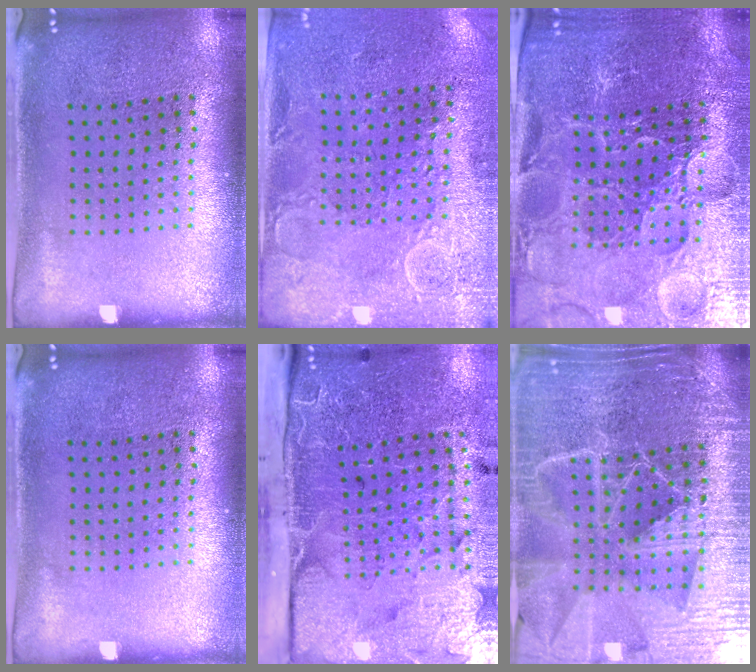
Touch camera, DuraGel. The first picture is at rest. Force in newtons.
{"total": 2.8, "press": 2.5, "slide": 1.2}
{"total": 4.3, "press": 4.2, "slide": 0.9}
{"total": 0.0}
{"total": 5.0, "press": 4.0, "slide": 3.1}
{"total": 6.4, "press": 5.5, "slide": 3.2}